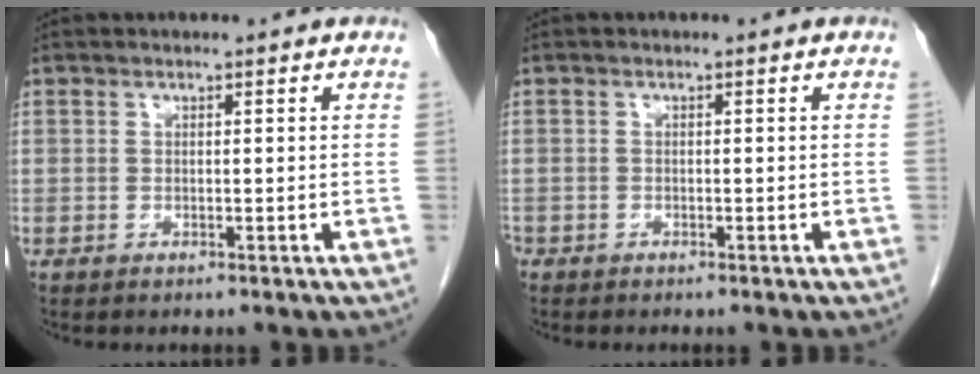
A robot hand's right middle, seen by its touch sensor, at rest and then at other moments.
{"total": 0.8, "force": [-0.7, 0.5, 0.2], "torque": [-0.008, 0.000, -0.014]}